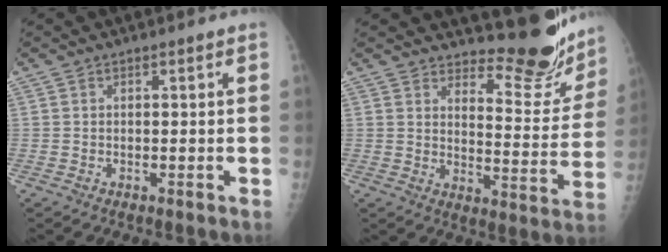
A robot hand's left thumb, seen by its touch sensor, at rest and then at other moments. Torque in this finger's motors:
{"motor_torque": [0.10, -0.02, -0.27, -0.43, 0.07]}